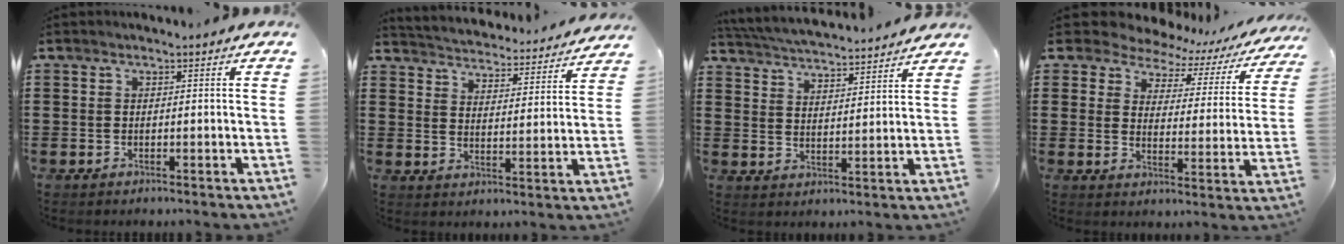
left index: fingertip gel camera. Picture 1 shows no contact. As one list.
[{"total": 3.9, "force": [3.9, -0.3, -0.1], "torque": [-0.023, -0.038, 0.061]}, {"total": 4.8, "force": [4.7, -0.1, 0.7], "torque": [-0.036, -0.032, 0.080]}, {"total": 5.2, "force": [4.7, 2.2, 1.0], "torque": [-0.043, -0.028, 0.077]}]